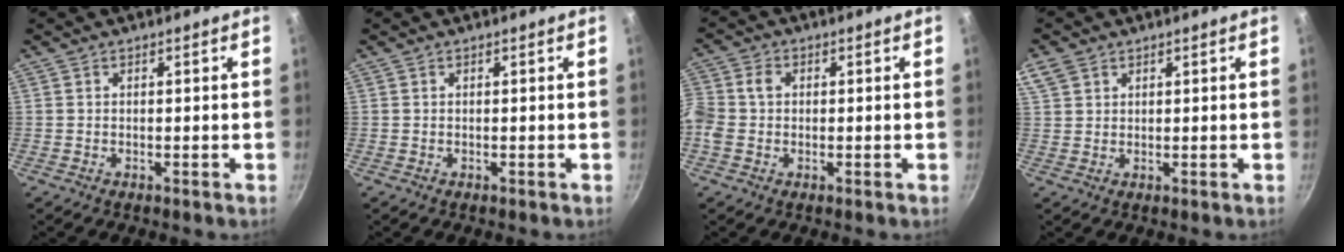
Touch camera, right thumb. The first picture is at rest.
{"total": 0.0}
{"total": 6.5, "force": [-0.3, 5.3, 3.7], "torque": [-0.088, 0.016, -0.022]}
{"total": 4.6, "force": [2.6, 3.1, 2.2], "torque": [-0.041, 0.005, 0.053]}